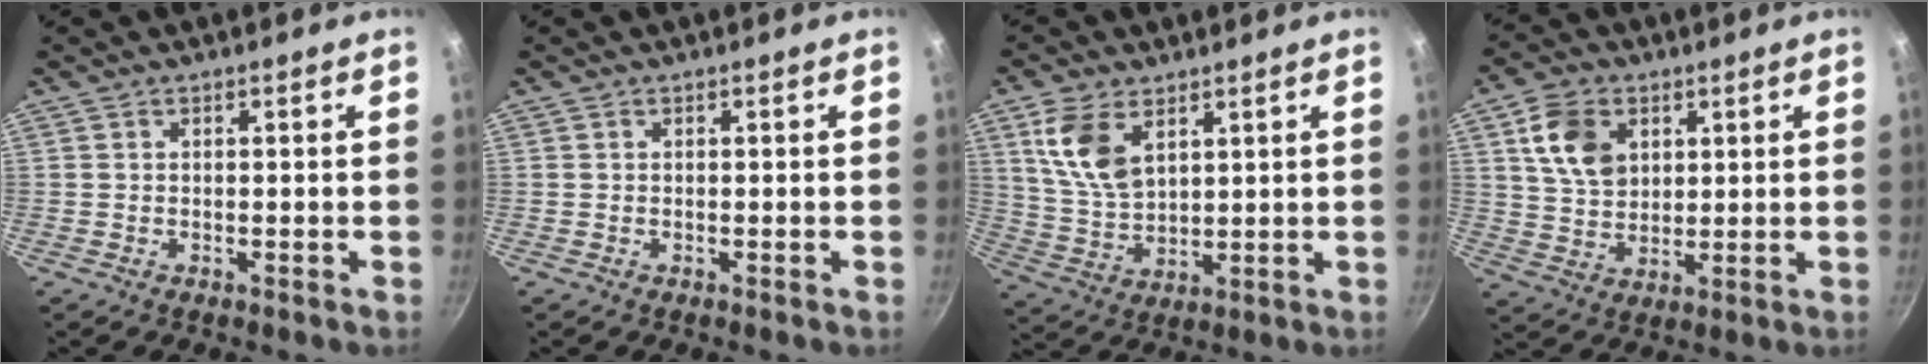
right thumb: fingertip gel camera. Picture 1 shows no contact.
{"total": 0.0}
{"total": 10.2, "force": [4.7, 5.8, 7.0], "torque": [-0.126, -0.024, 0.100]}
{"total": 10.2, "force": [3.6, 7.3, 6.1], "torque": [-0.089, -0.010, 0.069]}